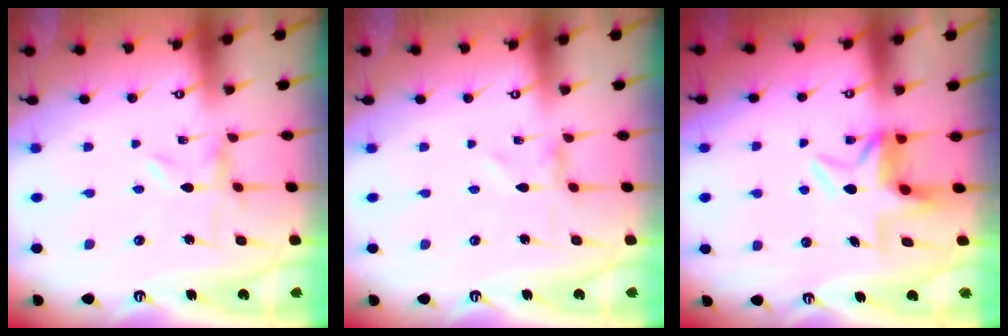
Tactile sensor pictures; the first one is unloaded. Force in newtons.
{"total": 0.0}
{"total": 5.9, "press": 5.8, "slide": 0.9}